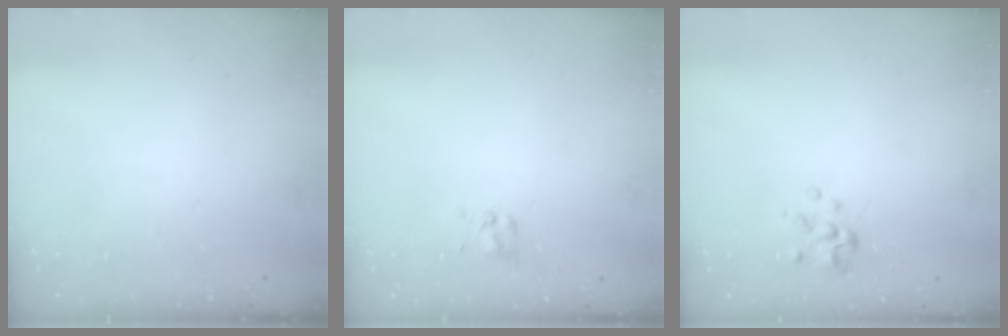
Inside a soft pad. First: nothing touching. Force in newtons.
{"total": 1.8, "press": 1.6, "slide": 0.8}
{"total": 2.9, "press": 2.8, "slide": 0.9}